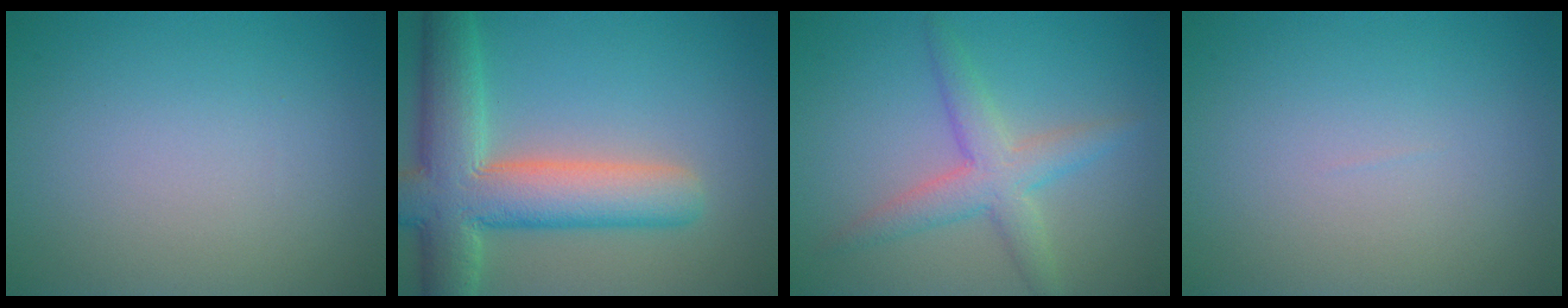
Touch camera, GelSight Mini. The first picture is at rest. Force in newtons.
{"total": 9.5, "press": 9.4, "slide": 0.8}
{"total": 3.8, "press": 3.8, "slide": 0.1}
{"total": 0.0}